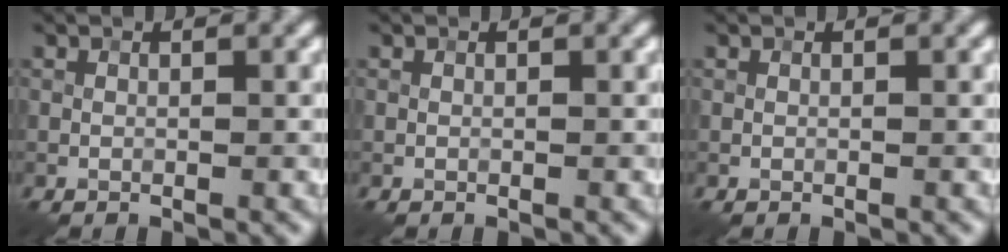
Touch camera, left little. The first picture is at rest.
{"total": 0.0}
{"total": 0.0}